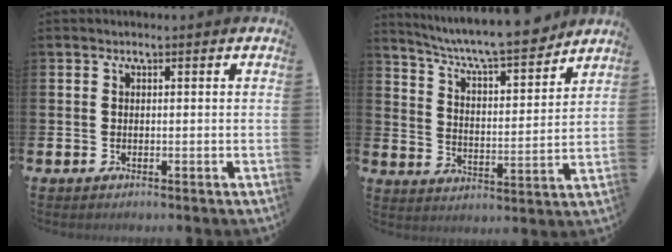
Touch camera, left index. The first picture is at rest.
{"total": 8.4, "force": [7.7, 0.7, 3.1], "torque": [-0.087, -0.058, 0.130]}